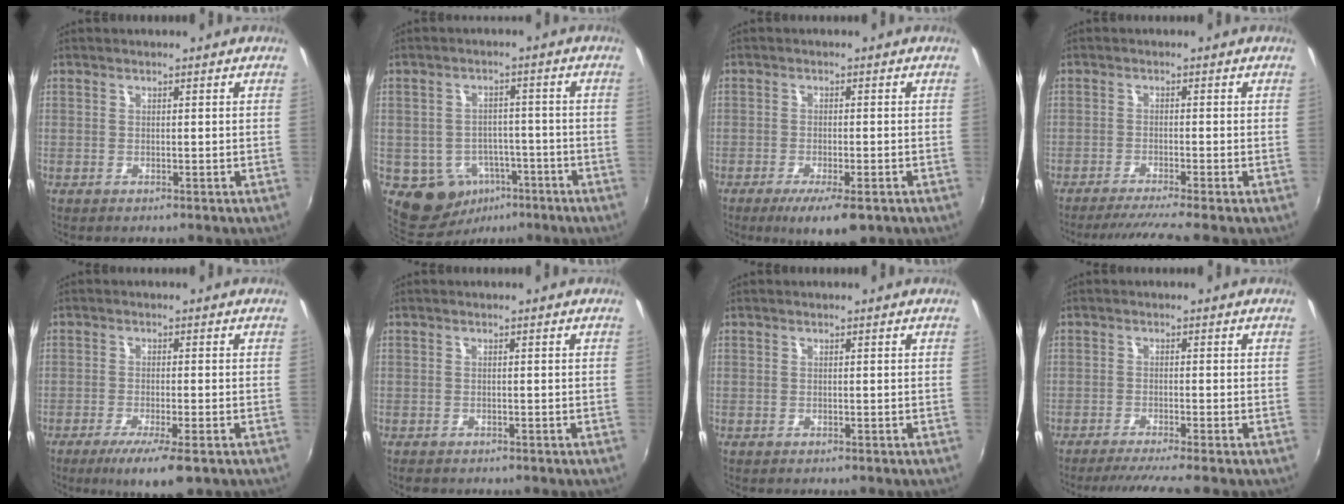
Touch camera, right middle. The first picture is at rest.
{"total": 9.2, "force": [-4.4, 7.3, 3.3], "torque": [-0.076, 0.012, -0.042]}
{"total": 6.8, "force": [-4.3, 1.8, 5.0], "torque": [-0.098, -0.022, -0.068]}
{"total": 6.1, "force": [-5.3, -1.4, 2.8], "torque": [-0.064, -0.013, -0.086]}
{"total": 7.0, "force": [-4.3, 1.1, 5.4], "torque": [-0.109, -0.021, -0.070]}
{"total": 1.3, "force": [-1.1, 0.6, 0.3], "torque": [-0.011, -0.005, -0.018]}
{"total": 0.0}
{"total": 5.4, "force": [-4.7, -1.3, 2.4], "torque": [-0.057, -0.013, -0.077]}